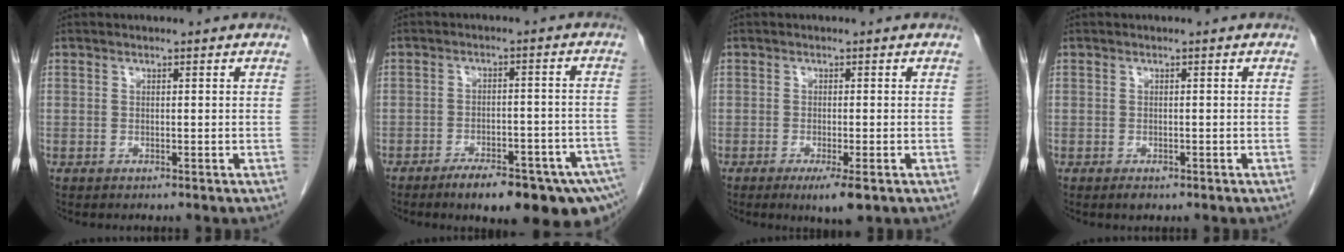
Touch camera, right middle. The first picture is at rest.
{"total": 14.6, "force": [-10.4, 3.0, 9.7], "torque": [-0.080, 0.021, -0.142]}
{"total": 4.1, "force": [-2.2, 0.7, 3.4], "torque": [-0.051, -0.010, -0.031]}
{"total": 1.1, "force": [-0.7, 0.6, 0.7], "torque": [-0.010, 0.000, -0.005]}